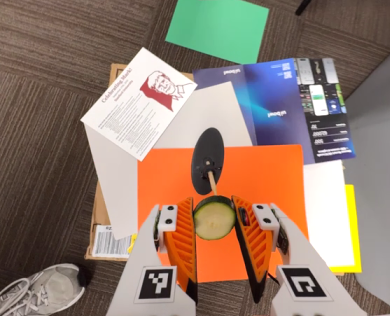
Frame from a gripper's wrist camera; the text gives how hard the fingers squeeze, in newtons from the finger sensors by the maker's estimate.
{"total": 9.4, "left": 10.2, "right": 8.6}